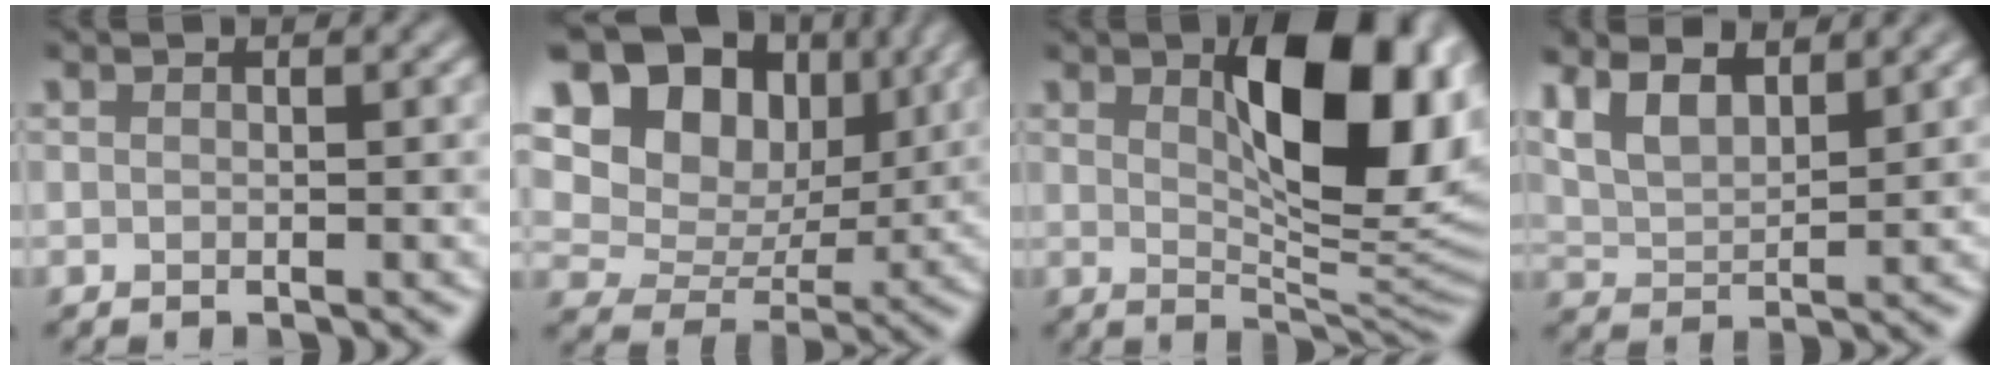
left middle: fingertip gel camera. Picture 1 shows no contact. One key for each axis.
{"total": 14.2, "fx": 6.8, "fy": 9.6, "fz": 8.0, "tx": -0.152, "ty": 0.051, "tz": 0.103}
{"total": 10.8, "fx": 2.8, "fy": 4.3, "fz": 9.5, "tx": -0.134, "ty": 0.000, "tz": 0.048}
{"total": 5.8, "fx": 3.8, "fy": 2.5, "fz": 3.6, "tx": -0.076, "ty": 0.016, "tz": 0.060}